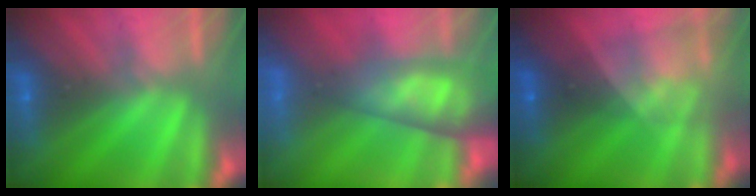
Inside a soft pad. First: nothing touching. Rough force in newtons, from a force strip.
{"total": 7.9}
{"total": 7.1}